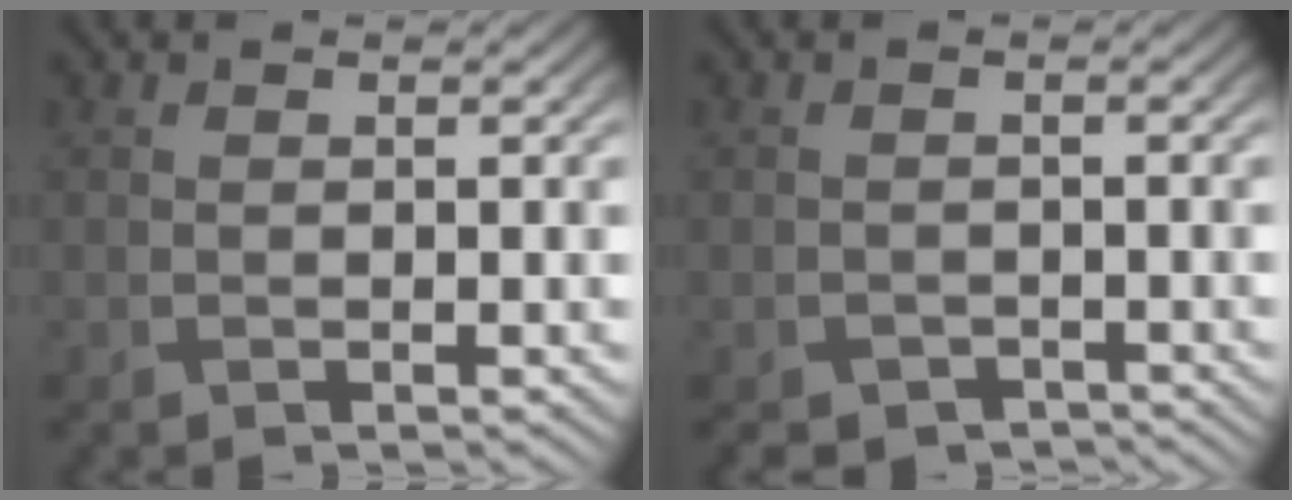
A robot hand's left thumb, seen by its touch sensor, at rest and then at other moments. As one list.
[{"total": 2.4, "force": [-2.0, 1.1, 0.5], "torque": [-0.006, -0.007, -0.034]}]